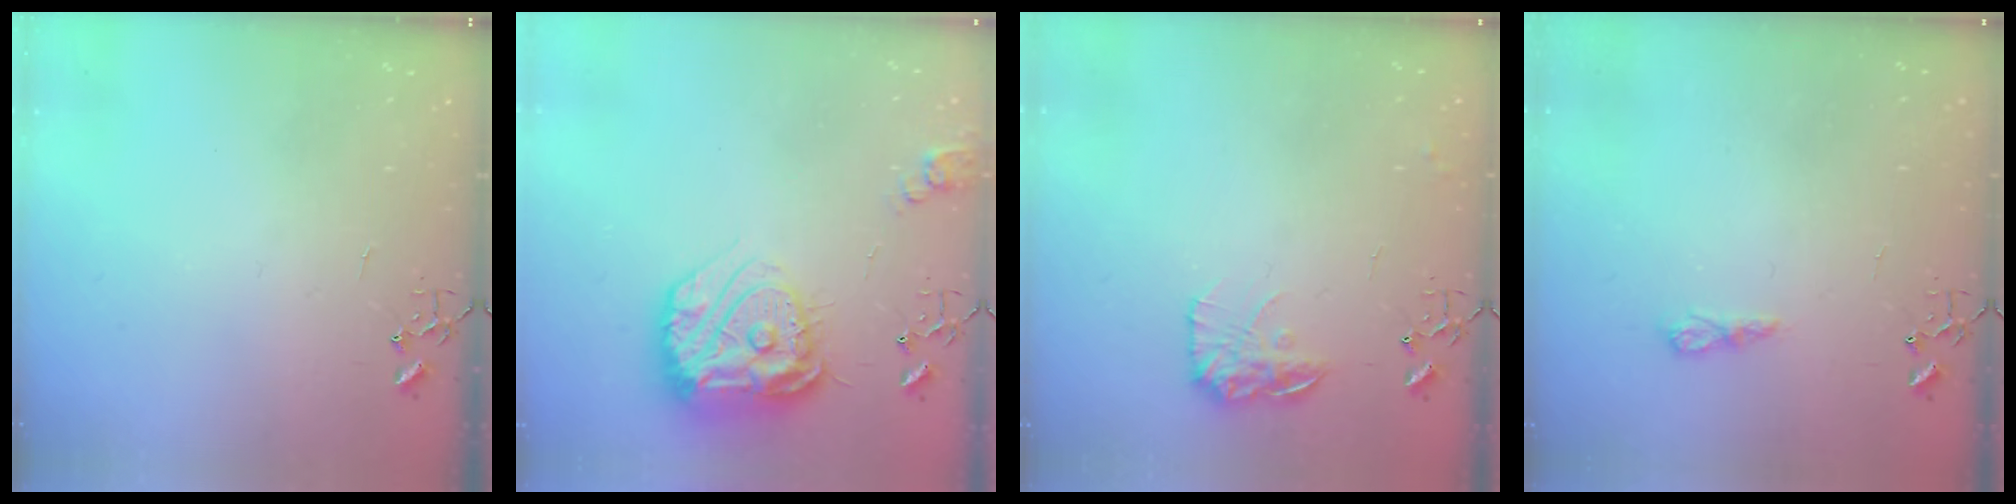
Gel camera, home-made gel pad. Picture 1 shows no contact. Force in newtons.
{"total": 19.8, "press": 19.7, "slide": 2.0}
{"total": 12.1, "press": 12.1, "slide": 0.5}
{"total": 5.5, "press": 5.5, "slide": 0.6}